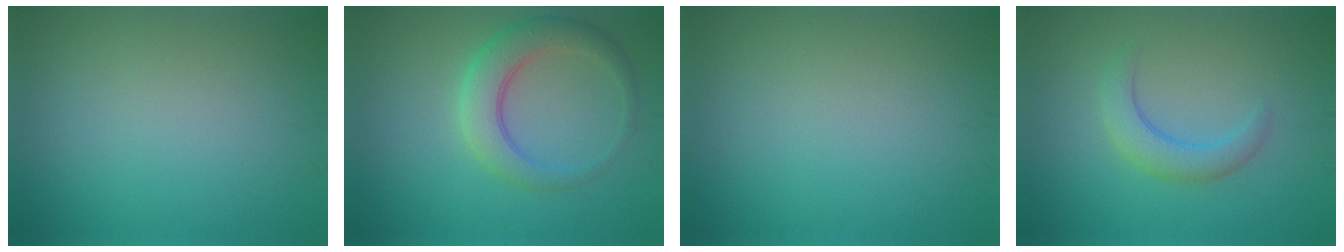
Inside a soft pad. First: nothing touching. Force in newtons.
{"total": 4.3, "press": 4.3, "slide": 0.3}
{"total": 0.0}
{"total": 2.8, "press": 2.8, "slide": 0.2}